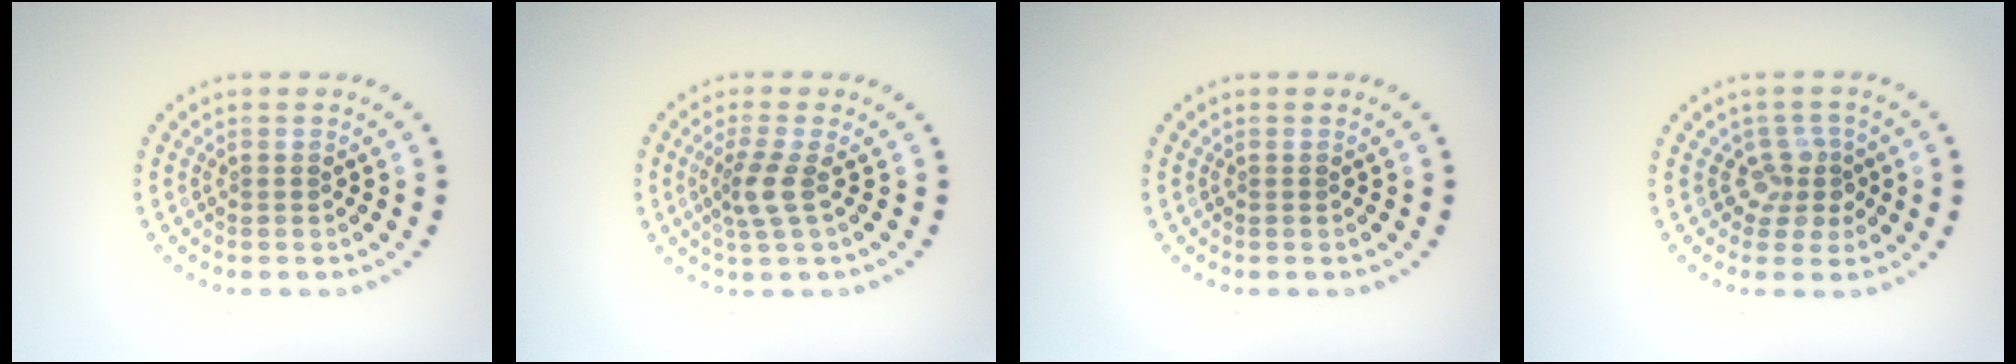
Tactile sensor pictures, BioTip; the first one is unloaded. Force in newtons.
{"total": 2.4, "press": 1.8, "slide": 1.6}
{"total": 0.0}
{"total": 2.6, "press": 1.9, "slide": 1.7}